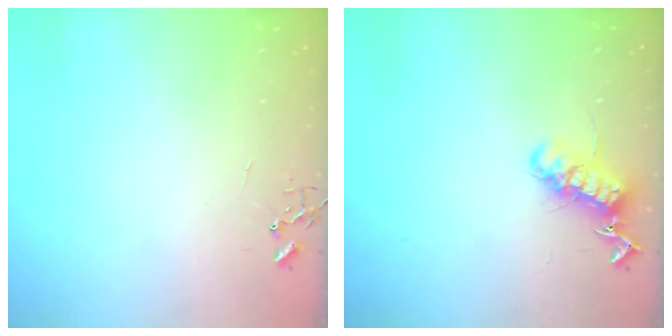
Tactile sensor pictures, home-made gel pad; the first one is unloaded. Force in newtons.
{"total": 13.8, "press": 13.8, "slide": 0.7}